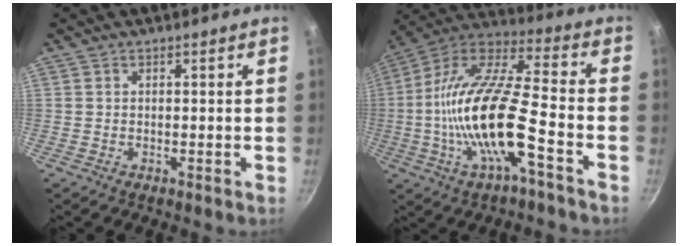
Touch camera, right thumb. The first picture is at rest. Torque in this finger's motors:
{"motor_torque": [0.19, 1.64, 2.41, -0.33, 0.72]}